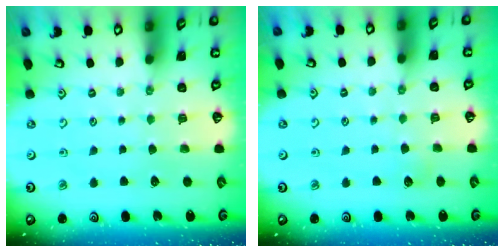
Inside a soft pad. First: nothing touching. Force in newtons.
{"total": 3.7, "press": 3.7, "slide": 0.4}